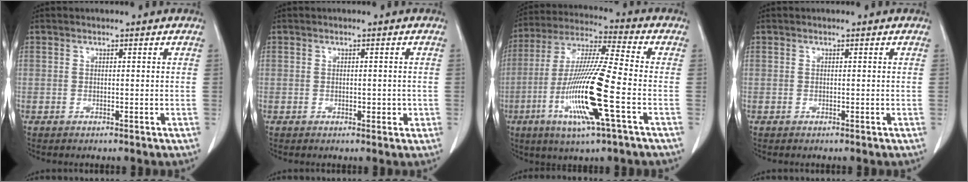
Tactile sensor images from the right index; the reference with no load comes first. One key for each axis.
{"total": 1.7, "fx": -0.3, "fy": 1.0, "fz": 1.4, "tx": -0.016, "ty": 0.002, "tz": 0.000}
{"total": 16.5, "fx": -5.1, "fy": 0.2, "fz": 15.7, "tx": -0.318, "ty": -0.017, "tz": -0.101}
{"total": 0.0}